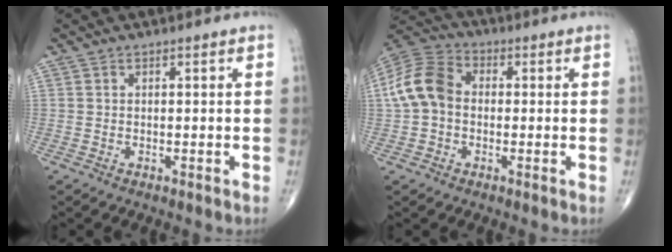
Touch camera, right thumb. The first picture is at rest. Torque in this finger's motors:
{"motor_torque": [-0.26, 0.65, 0.87, -0.08, 0.31]}